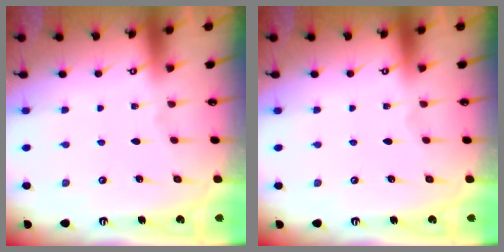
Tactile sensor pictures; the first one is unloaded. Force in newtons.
{"total": 0.0}